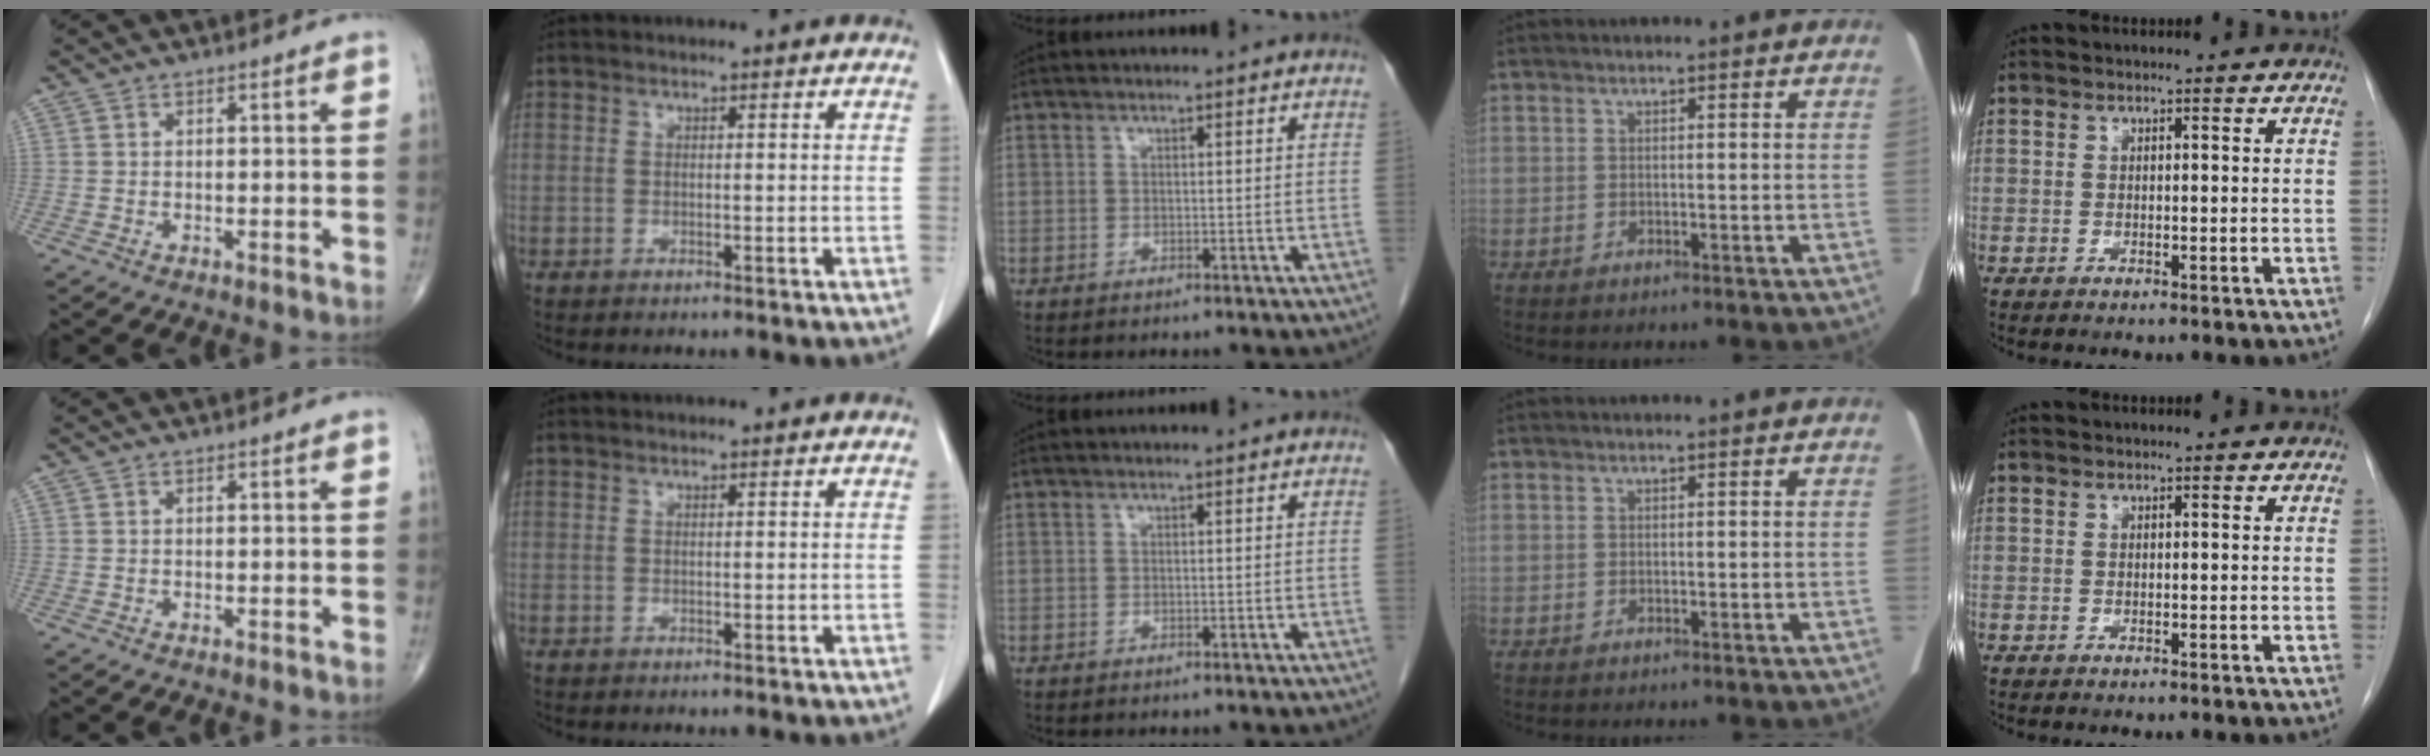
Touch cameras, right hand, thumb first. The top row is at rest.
{}